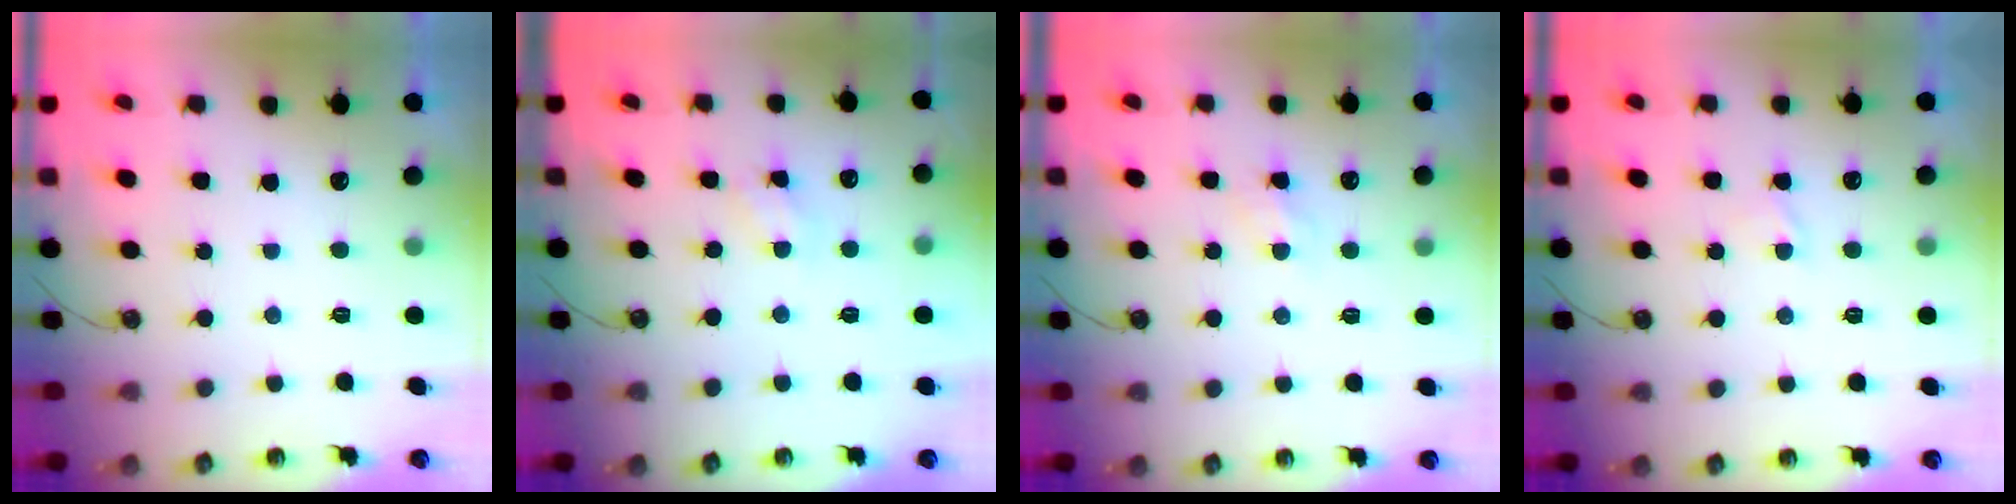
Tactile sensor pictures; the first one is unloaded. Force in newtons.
{"total": 3.1, "press": 3.0, "slide": 0.5}
{"total": 3.0, "press": 2.9, "slide": 0.5}
{"total": 0.9, "press": 0.9, "slide": 0.2}